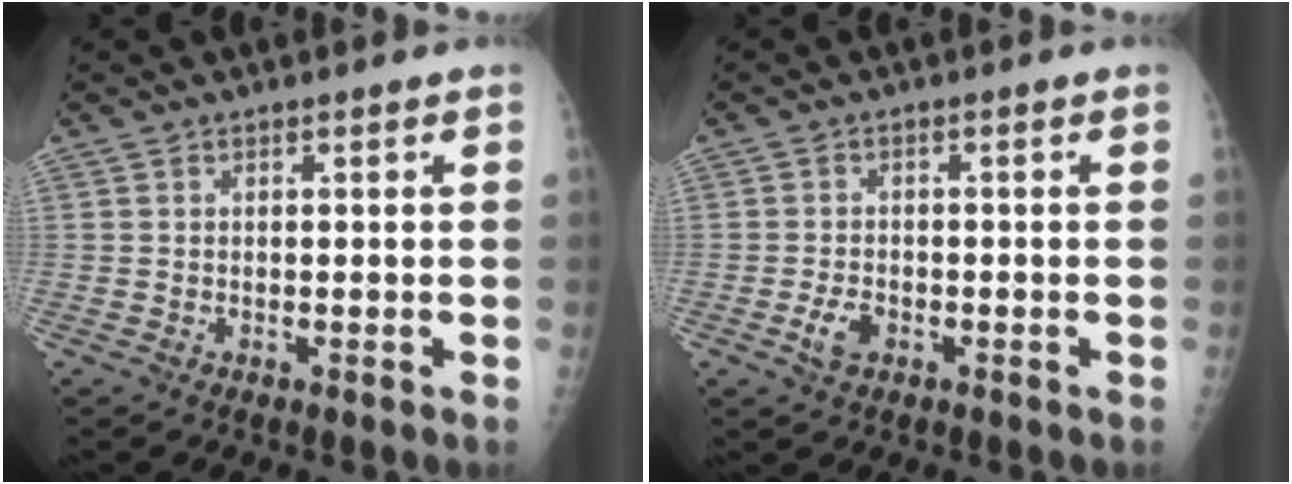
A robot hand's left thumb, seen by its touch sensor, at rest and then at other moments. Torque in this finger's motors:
{"motor_torque": [-0.38, 0.37, 0.21, 0.17, 0.00]}